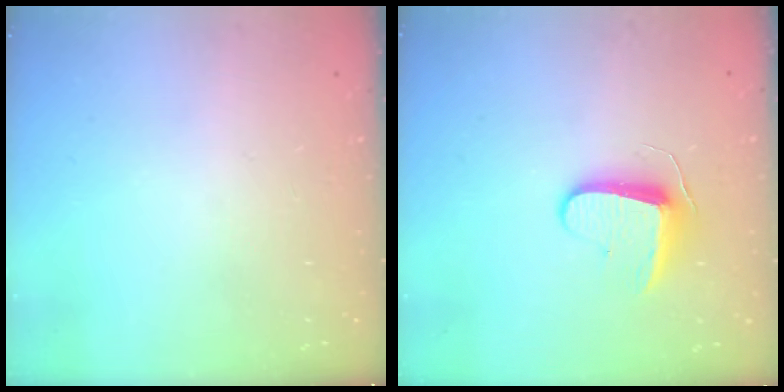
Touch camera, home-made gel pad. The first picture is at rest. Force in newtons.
{"total": 8.7, "press": 8.6, "slide": 0.5}